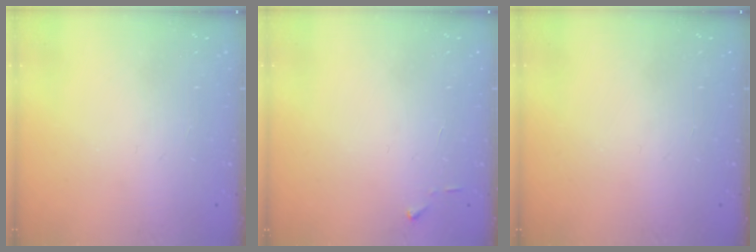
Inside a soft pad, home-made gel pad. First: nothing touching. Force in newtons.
{"total": 3.0, "press": 2.9, "slide": 0.4}
{"total": 0.0}